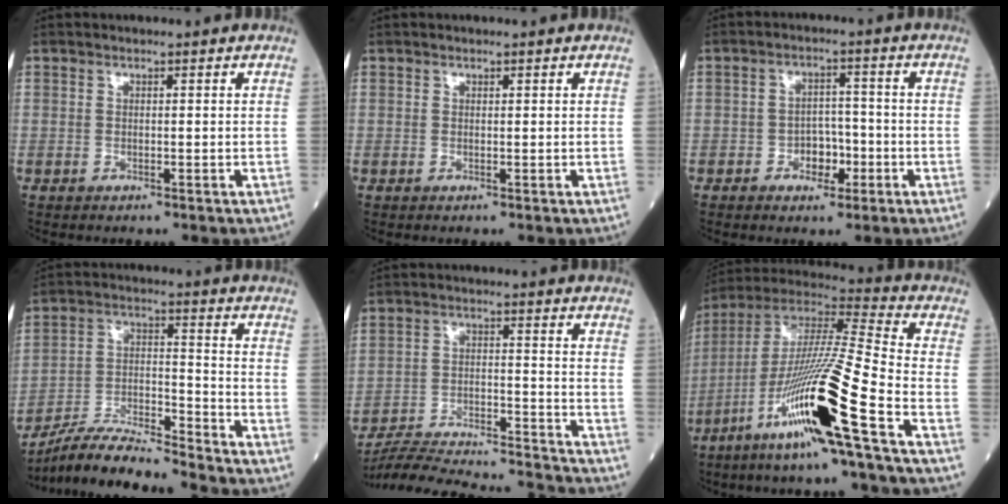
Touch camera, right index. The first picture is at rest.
{"total": 0.0}
{"total": 4.4, "force": [-1.8, 2.8, 2.9], "torque": [-0.039, 0.008, -0.029]}
{"total": 12.2, "force": [-11.5, -0.2, 4.0], "torque": [-0.073, 0.006, -0.212]}
{"total": 21.5, "force": [-20.6, 0.2, 6.1], "torque": [-0.113, -0.017, -0.305]}
{"total": 20.4, "force": [-9.1, -0.9, 18.3], "torque": [-0.379, -0.040, -0.181]}